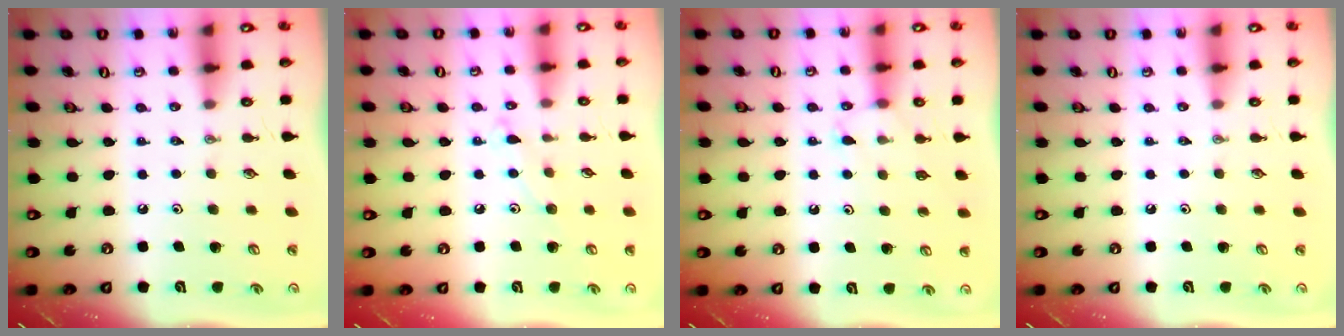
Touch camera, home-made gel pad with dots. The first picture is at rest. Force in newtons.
{"total": 6.4, "press": 6.4, "slide": 0.4}
{"total": 7.0, "press": 7.0, "slide": 0.6}
{"total": 0.0}